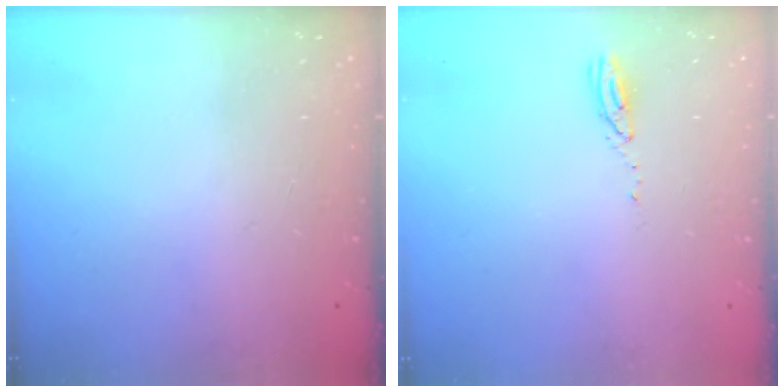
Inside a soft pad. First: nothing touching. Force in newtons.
{"total": 3.0, "press": 2.9, "slide": 0.3}